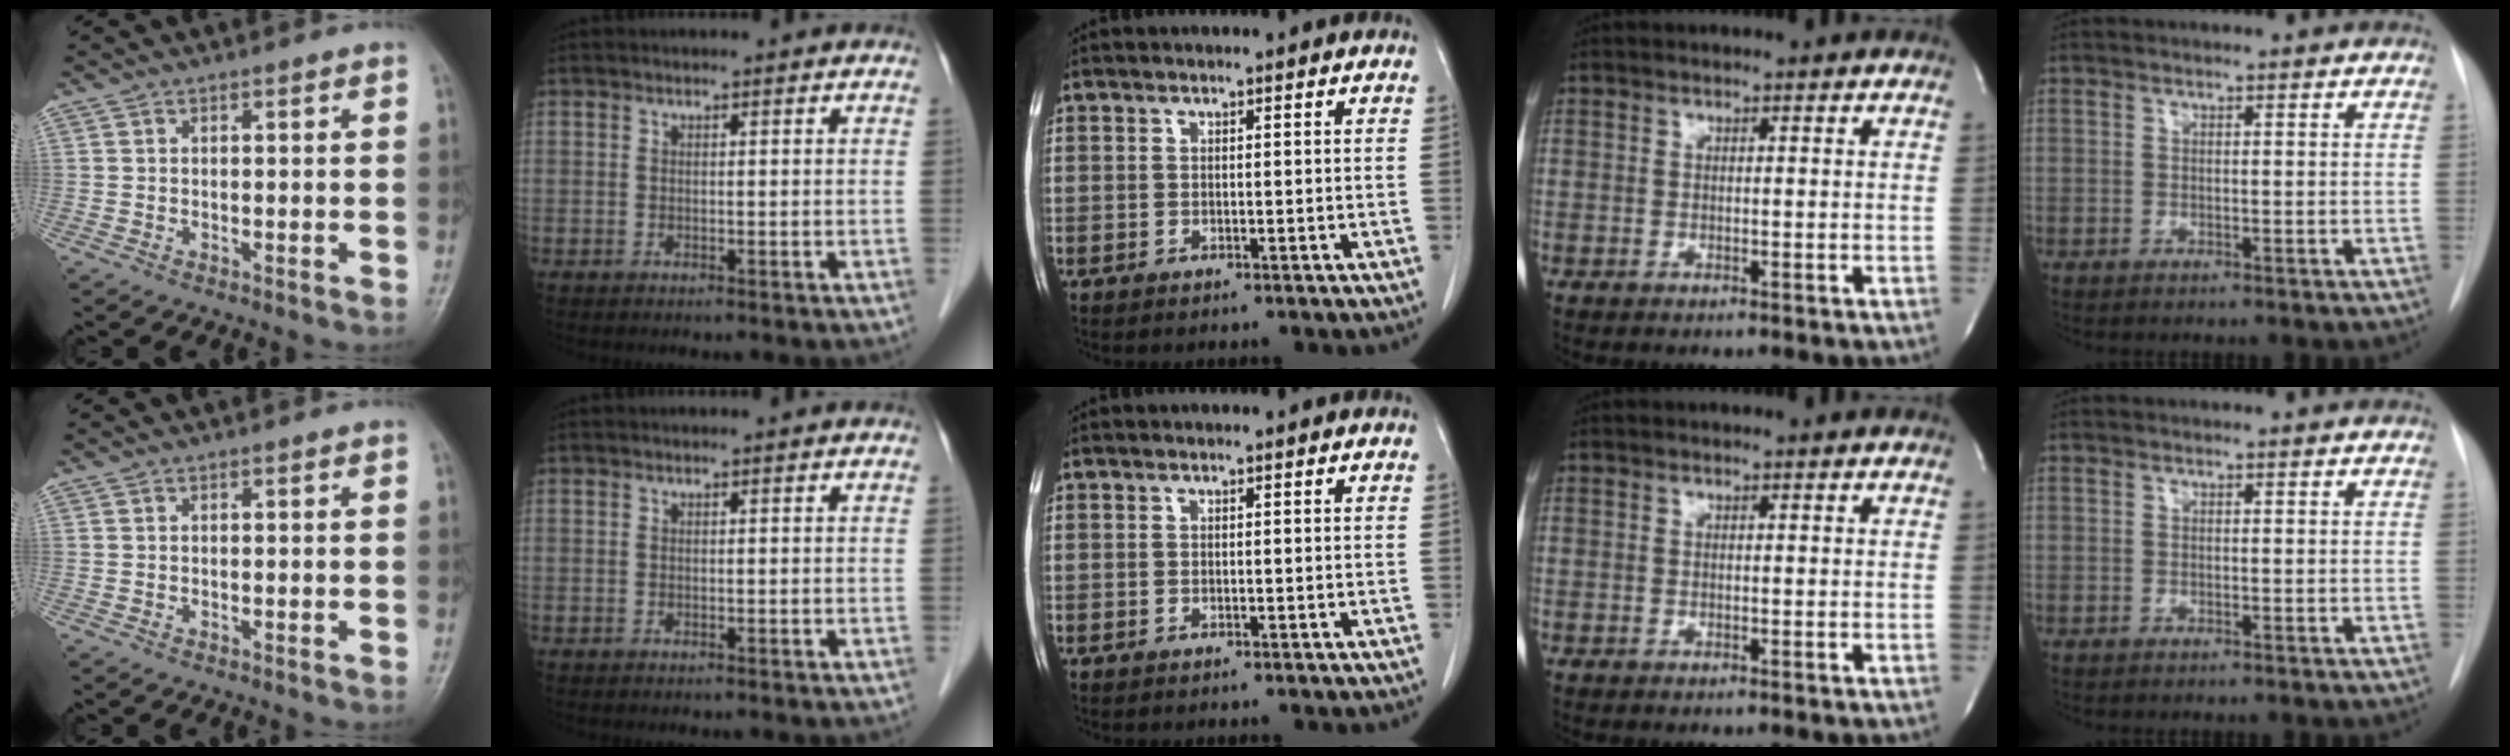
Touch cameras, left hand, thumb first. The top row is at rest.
{}